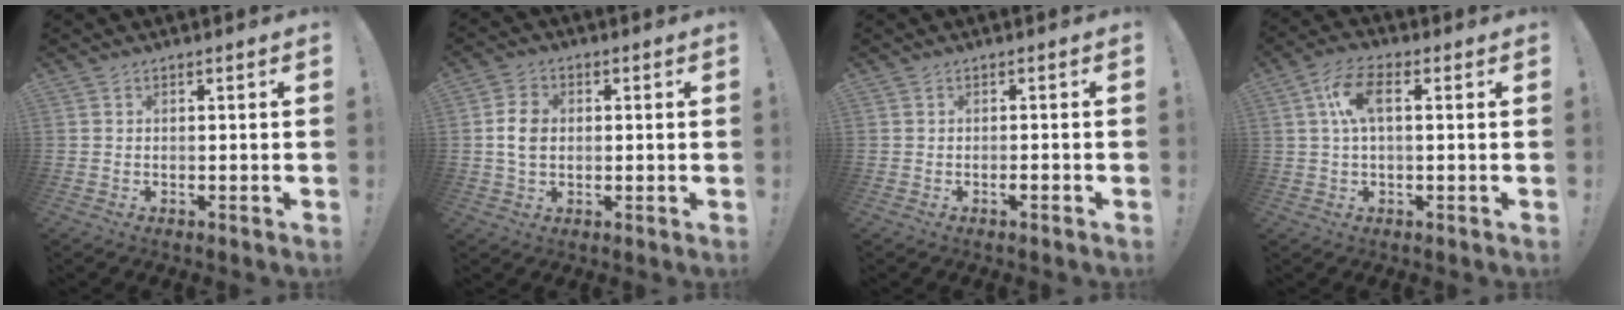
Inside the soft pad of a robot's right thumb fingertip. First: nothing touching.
{"total": 6.9, "force": [0.0, 5.0, 4.8], "torque": [-0.079, 0.005, -0.001]}
{"total": 1.3, "force": [-1.0, 0.1, 0.9], "torque": [-0.018, 0.001, -0.016]}
{"total": 8.9, "force": [1.7, 4.0, 7.8], "torque": [-0.155, 0.007, 0.032]}